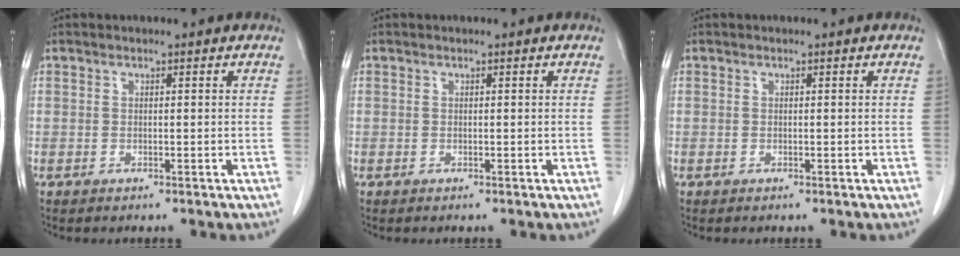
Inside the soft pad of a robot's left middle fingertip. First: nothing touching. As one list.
[{"total": 0.0}, {"total": 0.0}]